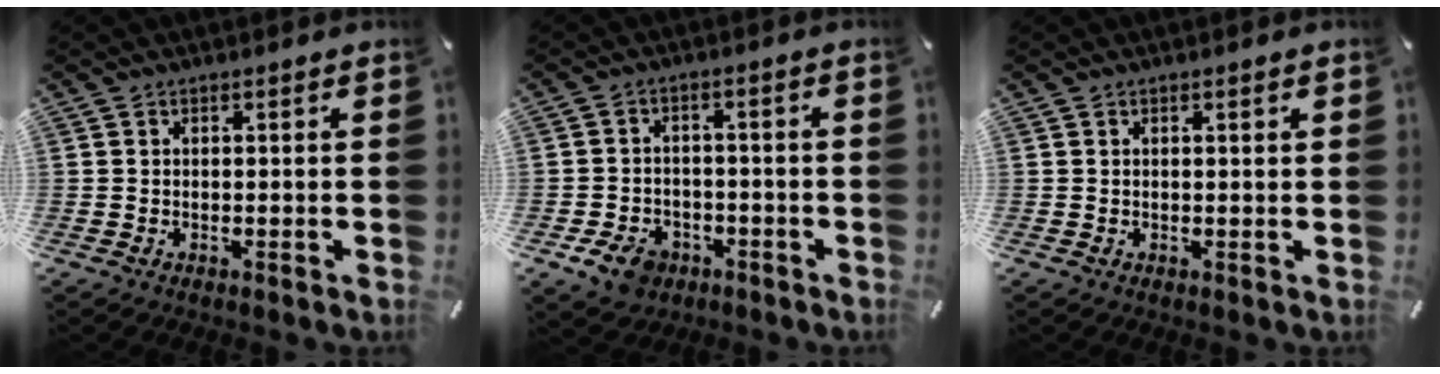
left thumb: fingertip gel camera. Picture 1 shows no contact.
{"total": 6.7, "force": [-3.9, 4.8, 2.8], "torque": [-0.055, 0.017, -0.076]}
{"total": 0.9, "force": [0.4, 0.1, 0.8], "torque": [-0.015, 0.001, 0.005]}